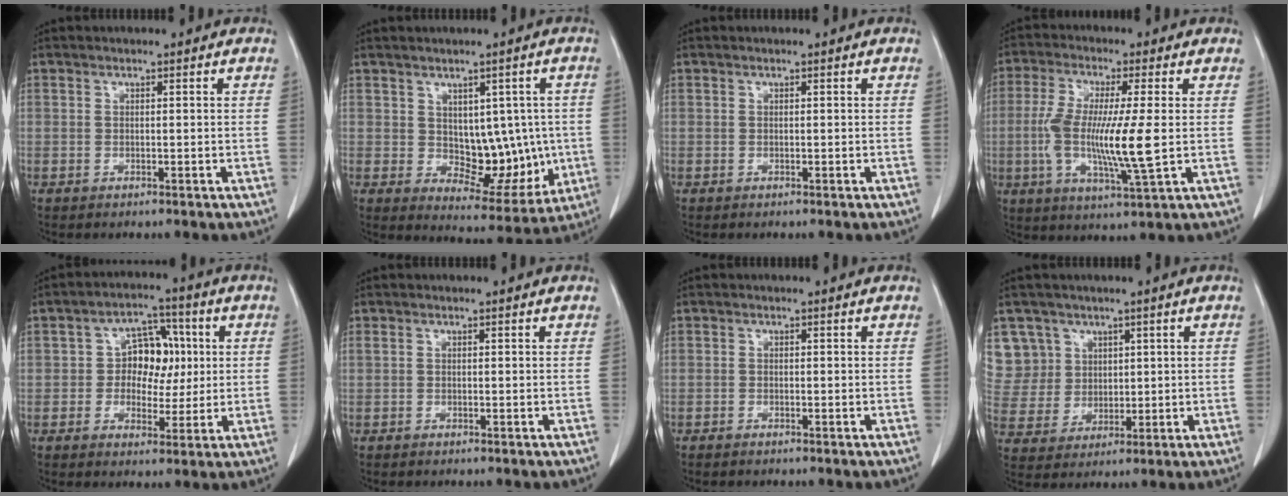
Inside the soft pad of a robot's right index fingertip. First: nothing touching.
{"total": 10.0, "force": [0.2, 5.9, 8.0], "torque": [-0.088, 0.007, 0.026]}
{"total": 0.0}
{"total": 12.2, "force": [-0.8, 1.1, 12.1], "torque": [-0.240, -0.014, -0.019]}
{"total": 7.9, "force": [1.1, 5.8, 5.2], "torque": [-0.068, 0.023, 0.021]}
{"total": 0.0}
{"total": 0.5, "force": [-0.5, 0.2, 0.2], "torque": [-0.009, -0.001, -0.009]}
{"total": 8.8, "force": [4.5, 7.6, 0.1], "torque": [-0.005, 0.021, 0.104]}